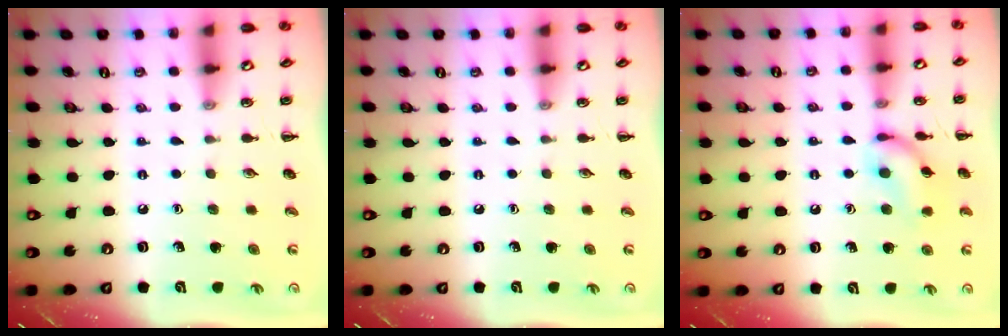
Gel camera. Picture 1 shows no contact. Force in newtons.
{"total": 0.0}
{"total": 11.9, "press": 11.8, "slide": 1.0}